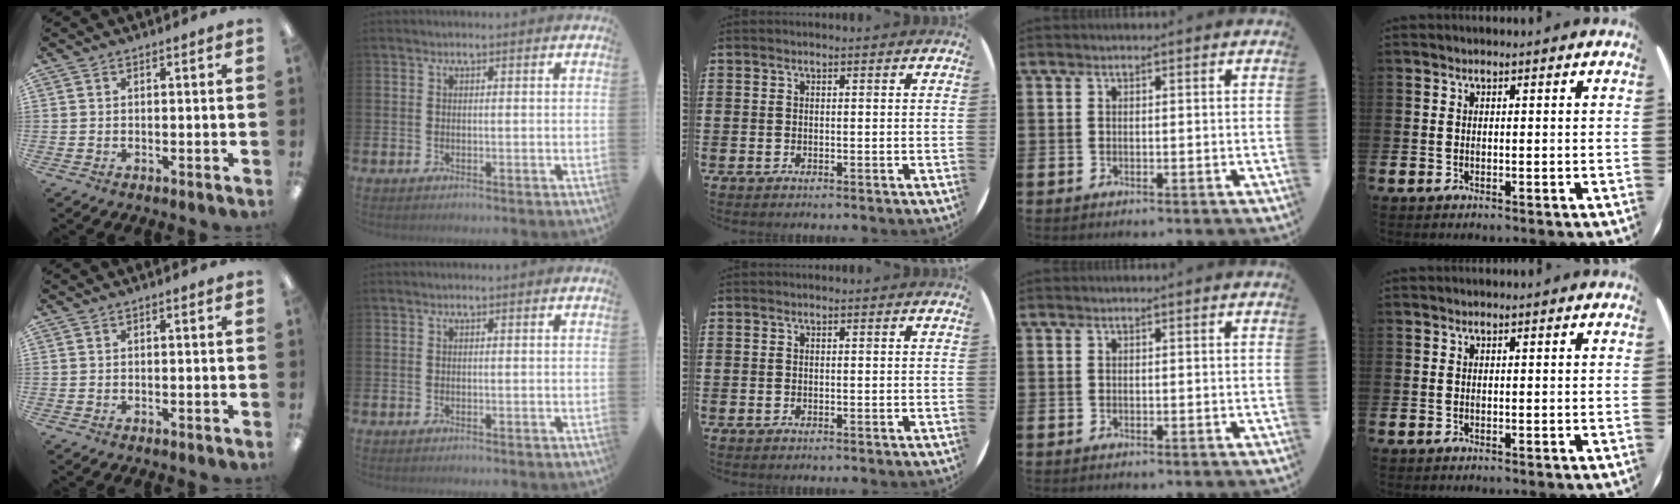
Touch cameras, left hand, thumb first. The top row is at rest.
{}